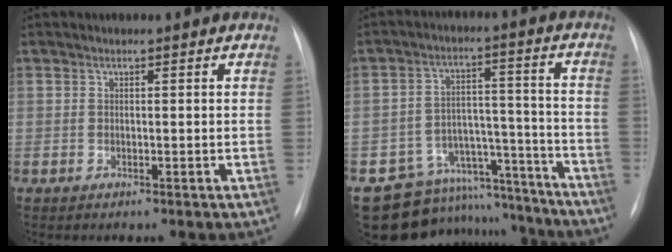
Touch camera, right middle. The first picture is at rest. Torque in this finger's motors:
{"motor_torque": [1.11, -1.03, 0.41, 0.03]}